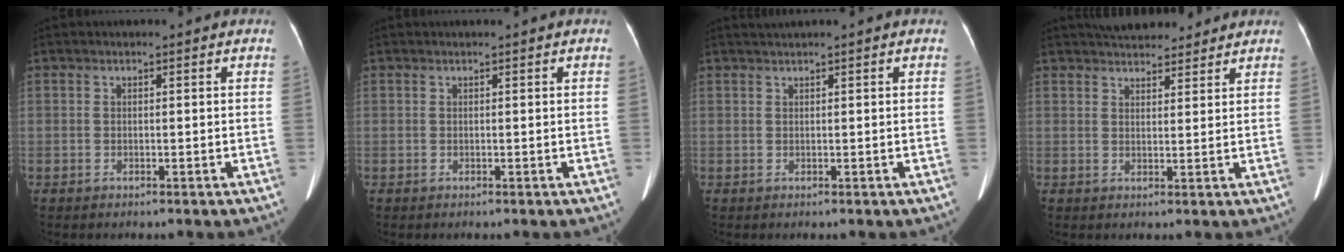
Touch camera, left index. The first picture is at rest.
{"total": 0.5, "force": [0.4, -0.1, 0.3], "torque": [-0.007, 0.007, 0.015]}
{"total": 1.1, "force": [1.0, -0.4, 0.4], "torque": [-0.010, 0.007, 0.024]}
{"total": 8.6, "force": [7.8, 2.5, 2.9], "torque": [-0.042, 0.017, 0.109]}